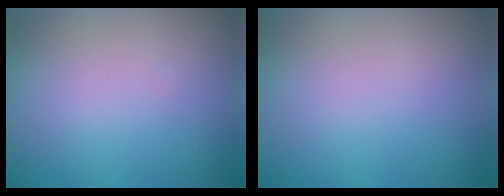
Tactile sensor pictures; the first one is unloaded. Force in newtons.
{"total": 0.0}